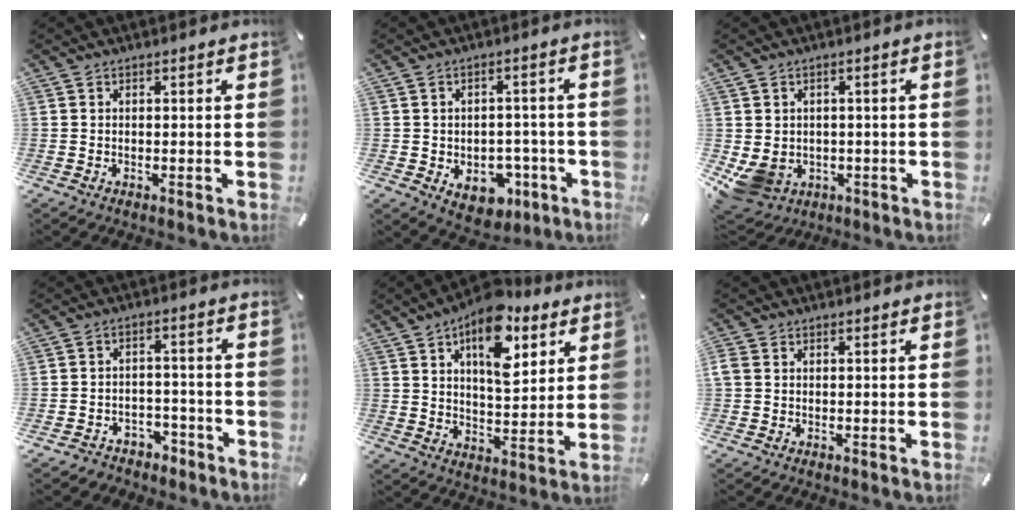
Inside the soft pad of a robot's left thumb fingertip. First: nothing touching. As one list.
[{"total": 7.7, "force": [-2.5, 6.1, 3.8], "torque": [-0.031, 0.014, -0.036]}, {"total": 5.8, "force": [-0.9, 5.5, 1.7], "torque": [-0.055, 0.002, -0.018]}, {"total": 4.1, "force": [-2.5, 3.1, 0.5], "torque": [-0.006, 0.013, -0.047]}, {"total": 14.4, "force": [8.0, 7.6, 9.3], "torque": [-0.133, -0.034, 0.137]}, {"total": 1.4, "force": [0.0, 1.1, 0.8], "torque": [-0.015, 0.005, 0.000]}]